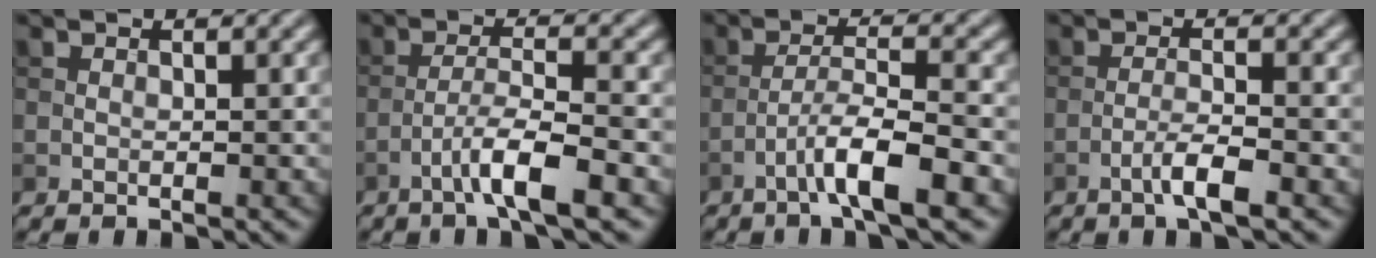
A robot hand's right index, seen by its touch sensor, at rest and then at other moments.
{"total": 4.7, "force": [-2.6, 0.5, 3.9], "torque": [-0.067, 0.011, -0.052]}
{"total": 5.2, "force": [-2.8, 0.6, 4.3], "torque": [-0.073, 0.012, -0.055]}
{"total": 2.9, "force": [-1.5, 0.3, 2.4], "torque": [-0.044, 0.008, -0.034]}